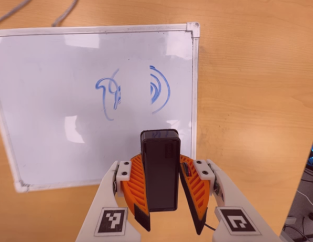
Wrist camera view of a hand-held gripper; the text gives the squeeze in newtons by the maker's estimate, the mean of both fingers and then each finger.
{"total": 7.3, "left": 7.9, "right": 6.6}